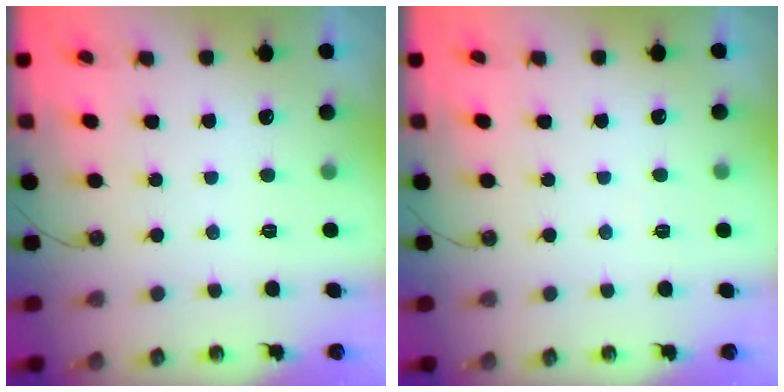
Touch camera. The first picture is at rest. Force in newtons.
{"total": 2.7, "press": 2.7, "slide": 0.5}